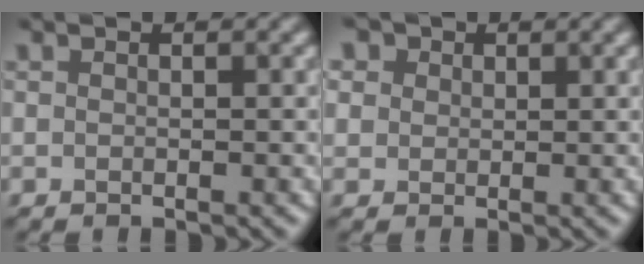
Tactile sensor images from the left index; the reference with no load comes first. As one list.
[{"total": 5.2, "force": [2.8, 3.7, 2.3], "torque": [-0.068, 0.014, 0.038]}]